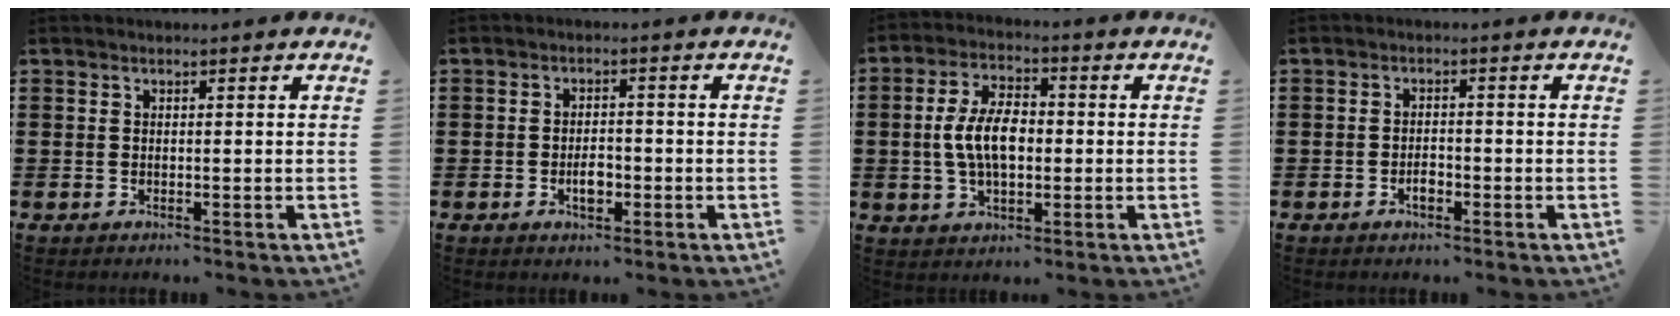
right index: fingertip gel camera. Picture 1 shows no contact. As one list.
[{"total": 3.2, "force": [-1.1, 1.5, 2.6], "torque": [-0.048, 0.004, -0.019]}, {"total": 7.8, "force": [-0.3, 4.2, 6.5], "torque": [-0.143, 0.007, -0.011]}, {"total": 2.1, "force": [-1.0, 0.9, 1.6], "torque": [-0.032, 0.003, -0.018]}]